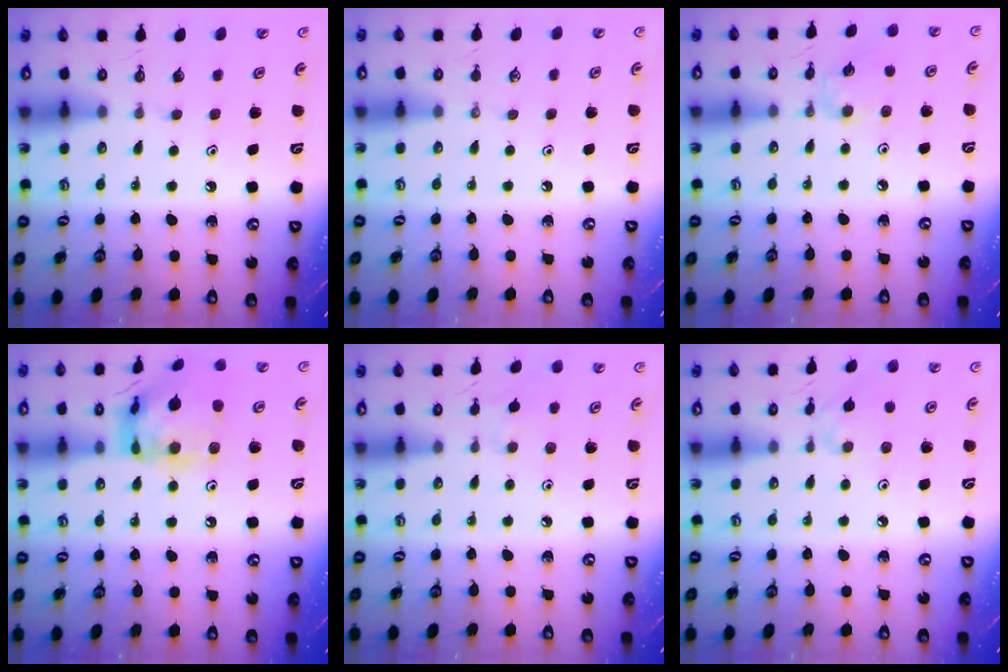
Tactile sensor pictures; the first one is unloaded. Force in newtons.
{"total": 0.0}
{"total": 4.6, "press": 4.6, "slide": 0.5}
{"total": 14.9, "press": 14.8, "slide": 1.5}
{"total": 2.3, "press": 2.3, "slide": 0.6}
{"total": 2.0, "press": 1.9, "slide": 0.5}